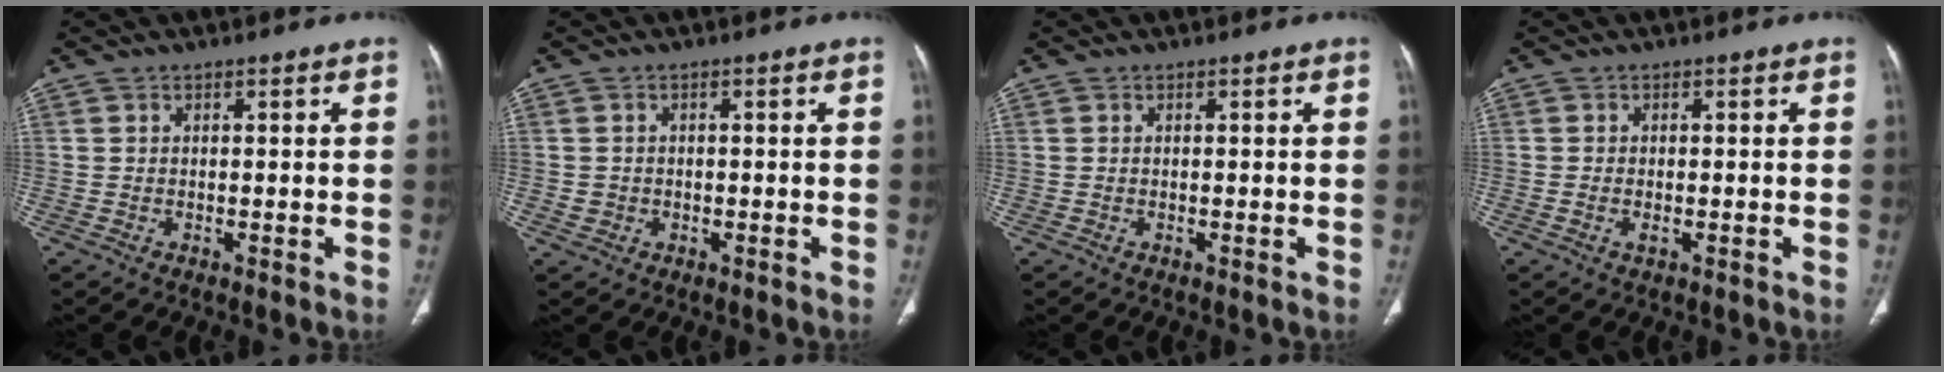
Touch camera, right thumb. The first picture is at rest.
{"total": 1.7, "force": [-0.4, 1.6, 0.4], "torque": [-0.002, 0.007, -0.001]}
{"total": 0.0}
{"total": 1.2, "force": [-0.5, 0.5, 1.0], "torque": [-0.023, 0.004, -0.008]}